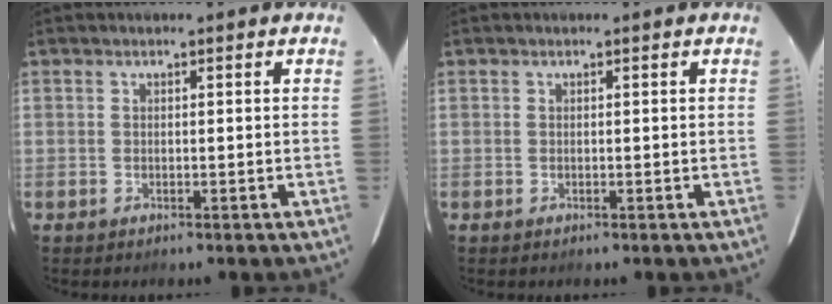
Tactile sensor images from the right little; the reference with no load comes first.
{"total": 0.0}